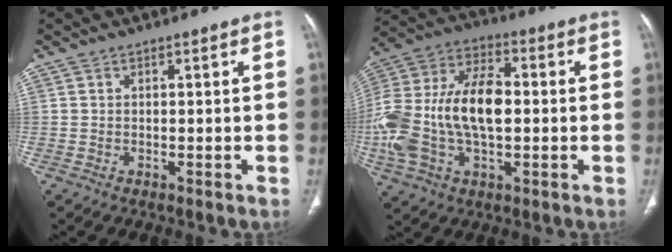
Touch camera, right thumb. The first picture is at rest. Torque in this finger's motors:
{"motor_torque": [2.56, 2.44, 1.80, -0.68, 0.31]}